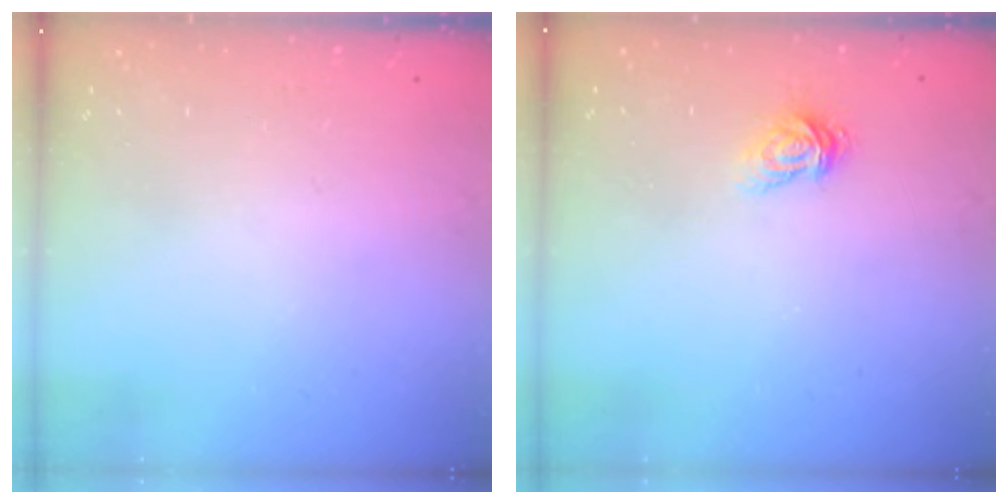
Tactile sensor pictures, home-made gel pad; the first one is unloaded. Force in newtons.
{"total": 3.1, "press": 3.1, "slide": 0.2}